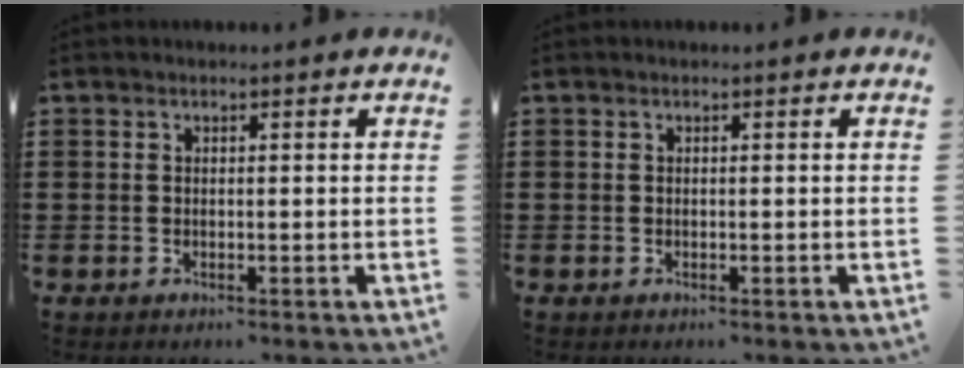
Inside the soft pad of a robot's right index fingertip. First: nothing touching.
{"total": 0.0}